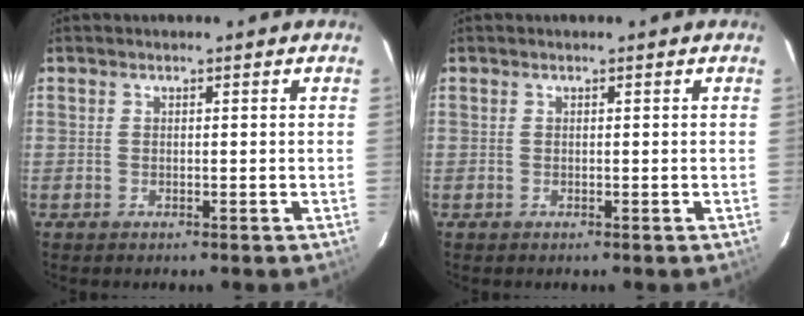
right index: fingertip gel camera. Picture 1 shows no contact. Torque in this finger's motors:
{"motor_torque": [0.60, 0.08, -0.02, 0.01]}